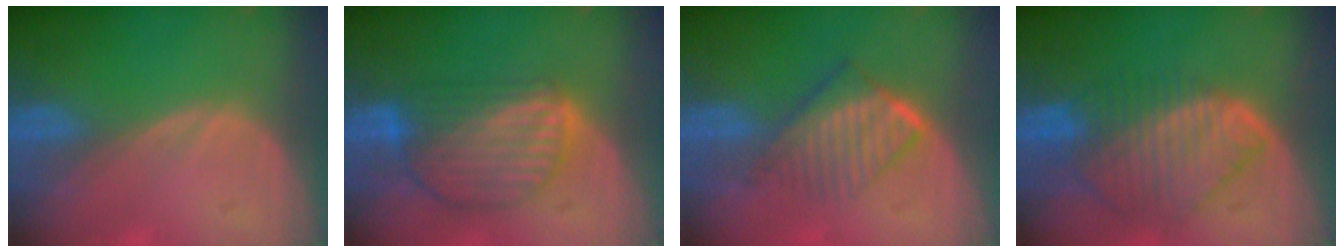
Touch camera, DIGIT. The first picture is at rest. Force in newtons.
{"total": 9.0, "press": 7.8, "slide": 4.4}
{"total": 6.6, "press": 5.9, "slide": 2.9}
{"total": 9.3, "press": 8.0, "slide": 4.7}